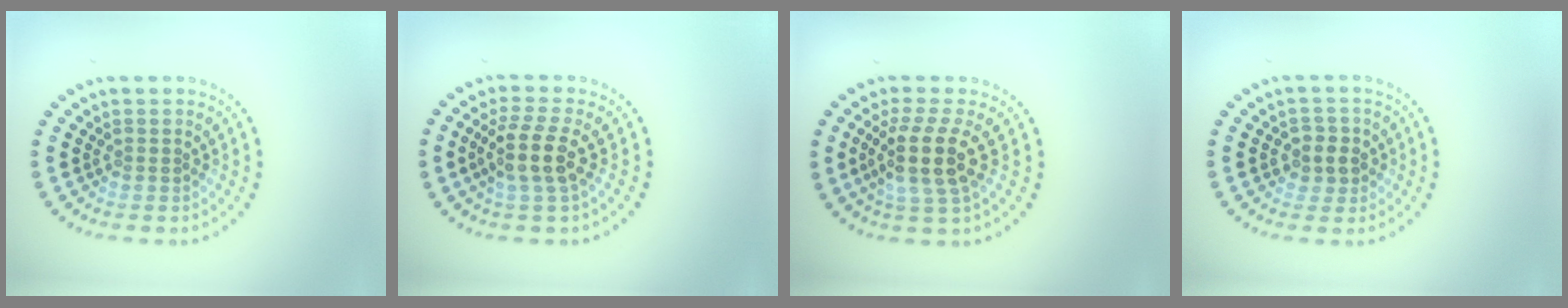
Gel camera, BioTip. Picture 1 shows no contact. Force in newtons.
{"total": 3.5, "press": 2.9, "slide": 2.1}
{"total": 4.1, "press": 3.4, "slide": 2.4}
{"total": 2.2, "press": 2.1, "slide": 0.7}